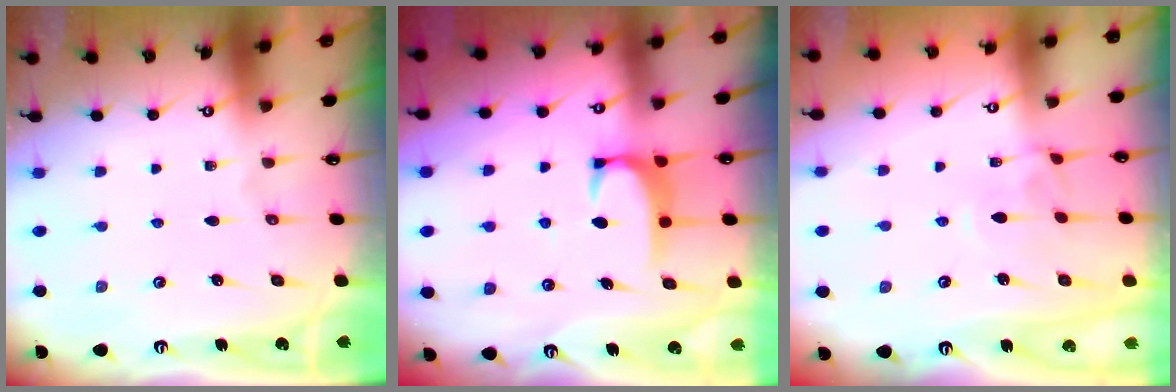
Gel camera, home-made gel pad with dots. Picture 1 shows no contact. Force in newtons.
{"total": 2.4, "press": 2.4, "slide": 0.6}
{"total": 3.4, "press": 3.4, "slide": 0.6}